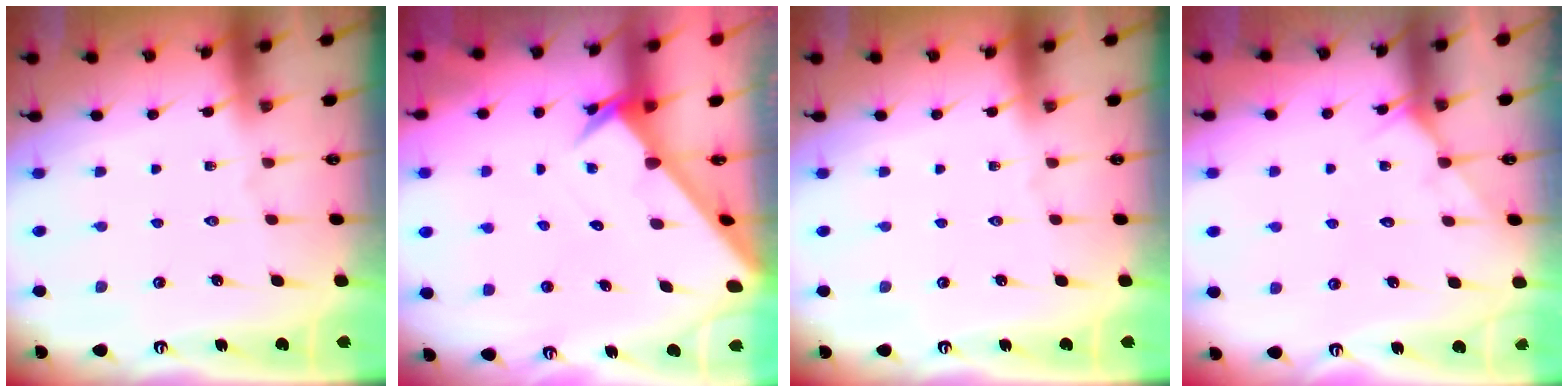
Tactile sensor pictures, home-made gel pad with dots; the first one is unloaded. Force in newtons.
{"total": 2.9, "press": 2.9, "slide": 0.2}
{"total": 0.0}
{"total": 4.7, "press": 4.7, "slide": 0.4}